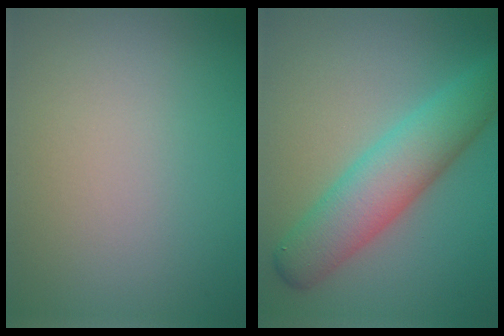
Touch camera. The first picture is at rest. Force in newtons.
{"total": 6.4, "press": 6.4, "slide": 0.2}